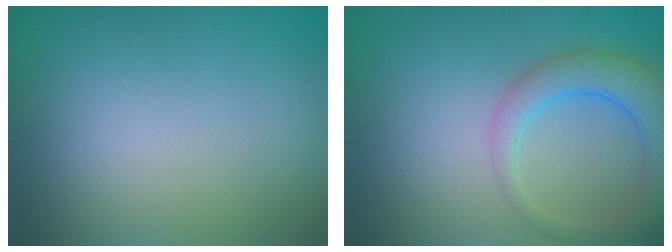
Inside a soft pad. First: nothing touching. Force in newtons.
{"total": 5.5, "press": 5.5, "slide": 0.6}